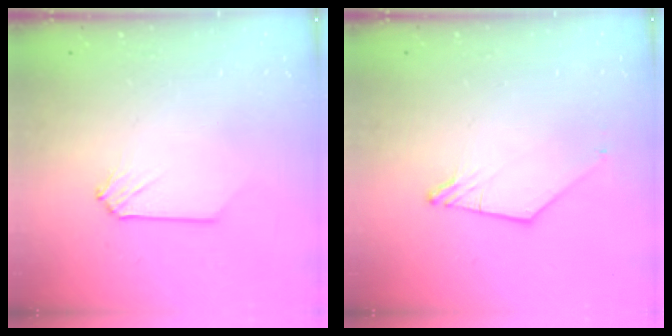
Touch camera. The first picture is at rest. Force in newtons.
{"total": 0.0}